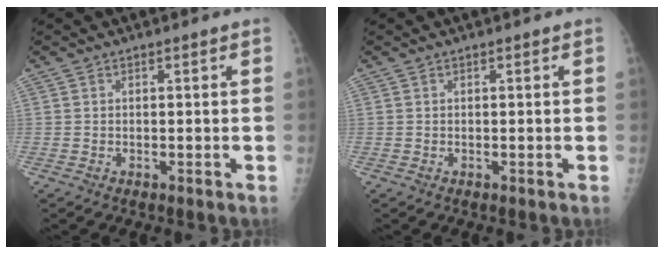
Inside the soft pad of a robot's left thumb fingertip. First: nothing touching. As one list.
[{"total": 0.0}]